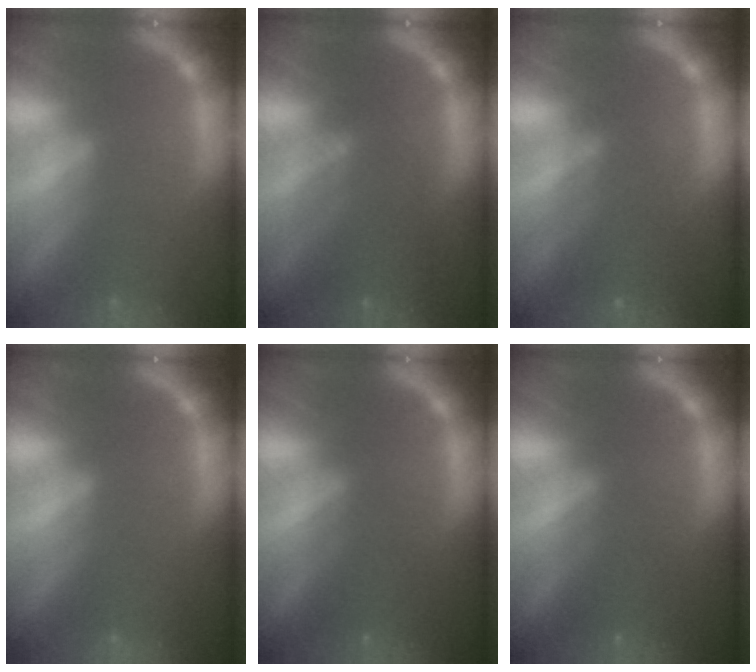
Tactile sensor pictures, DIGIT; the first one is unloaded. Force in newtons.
{"total": 5.5}
{"total": 4.1}
{"total": 0.0}
{"total": 2.5}
{"total": 2.5}